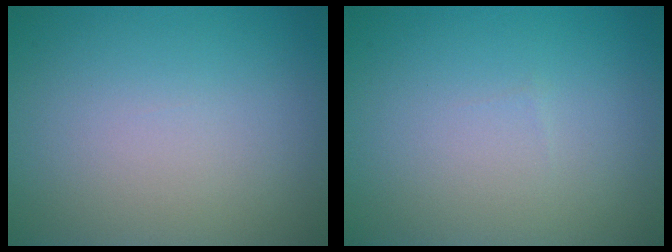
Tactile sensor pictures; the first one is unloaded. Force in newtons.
{"total": 0.0}